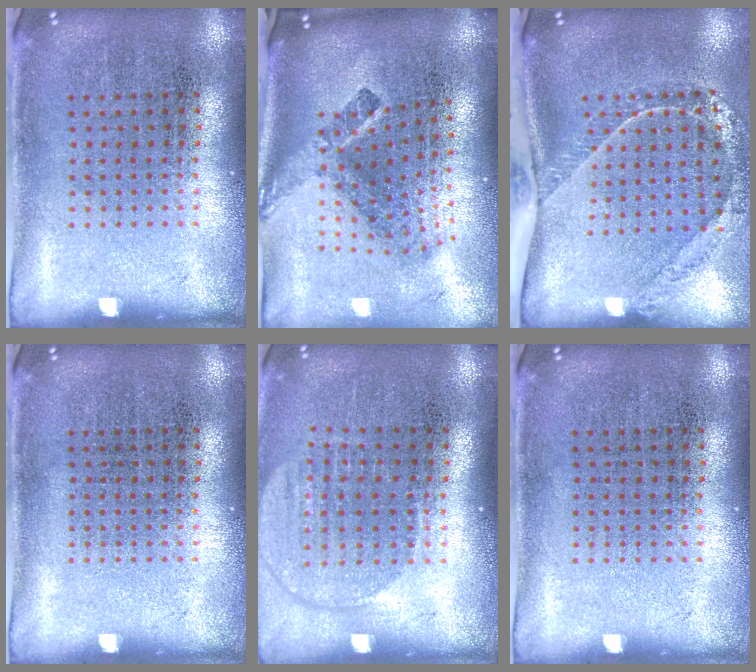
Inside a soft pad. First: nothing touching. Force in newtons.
{"total": 2.7, "press": 1.7, "slide": 2.1}
{"total": 1.8, "press": 1.5, "slide": 1.1}
{"total": 0.0}
{"total": 1.7, "press": 1.5, "slide": 0.8}
{"total": 0.0}